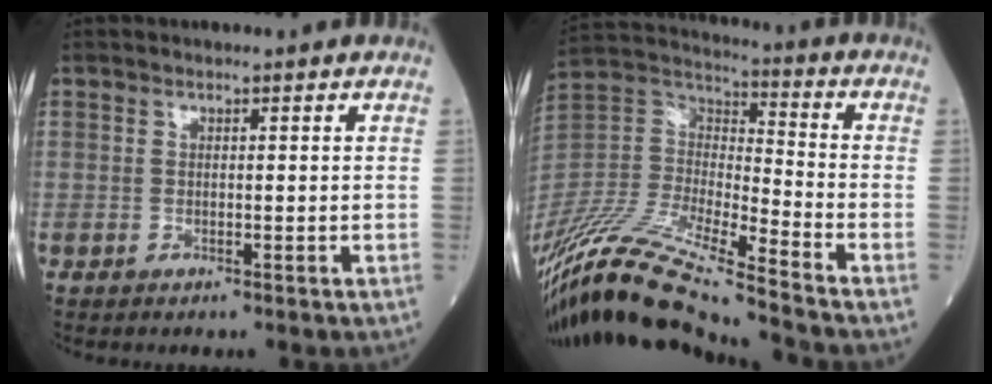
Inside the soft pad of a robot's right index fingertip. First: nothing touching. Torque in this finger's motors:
{"motor_torque": [-0.15, -0.87, 0.58, 0.18]}